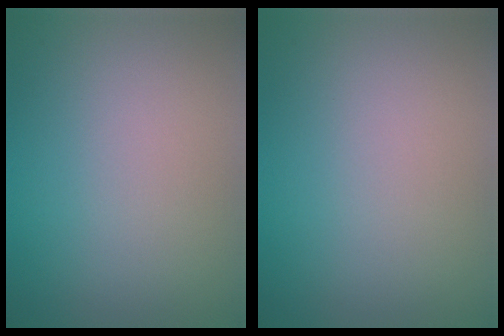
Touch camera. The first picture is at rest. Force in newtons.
{"total": 0.0}